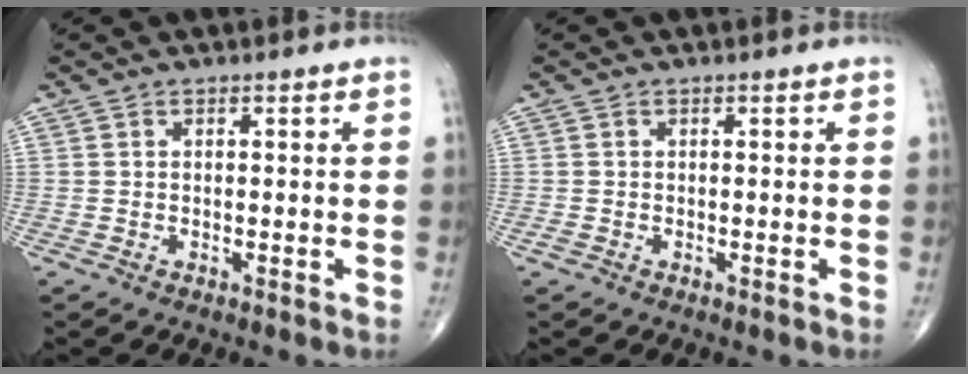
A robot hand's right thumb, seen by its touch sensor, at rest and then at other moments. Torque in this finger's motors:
{"motor_torque": [1.19, 0.94, -0.05, -0.18, -0.02]}